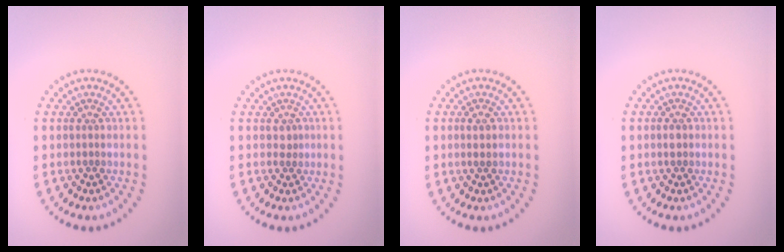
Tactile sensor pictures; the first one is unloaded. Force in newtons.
{"total": 0.9, "press": 0.6, "slide": 0.7}
{"total": 1.1, "press": 1.0, "slide": 0.4}
{"total": 0.7, "press": 0.7, "slide": 0.3}